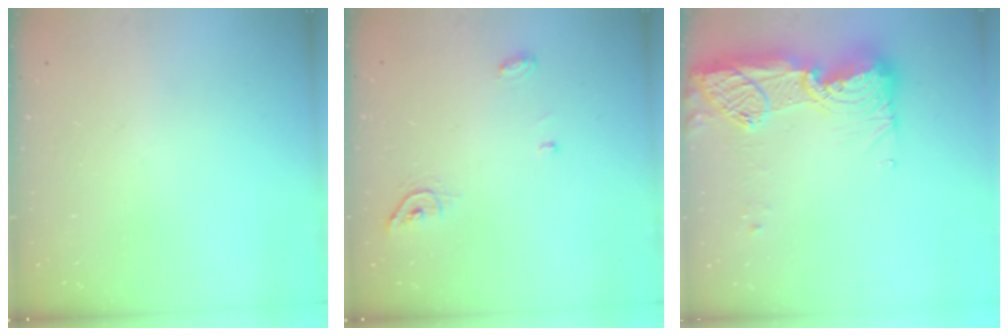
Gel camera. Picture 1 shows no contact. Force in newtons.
{"total": 5.2, "press": 5.2, "slide": 0.1}
{"total": 21.5, "press": 20.4, "slide": 6.7}